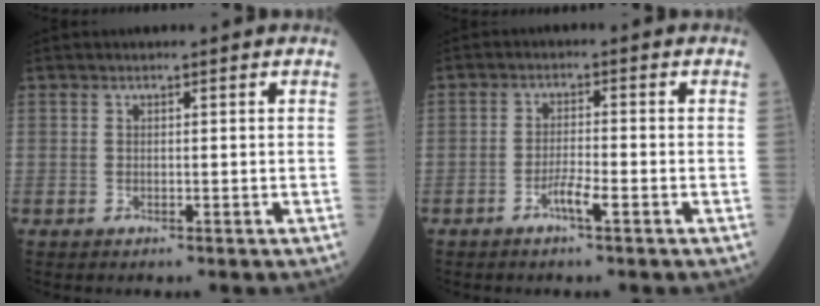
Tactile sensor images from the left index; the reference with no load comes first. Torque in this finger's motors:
{"motor_torque": [0.03, 0.12, 0.09, 0.02]}